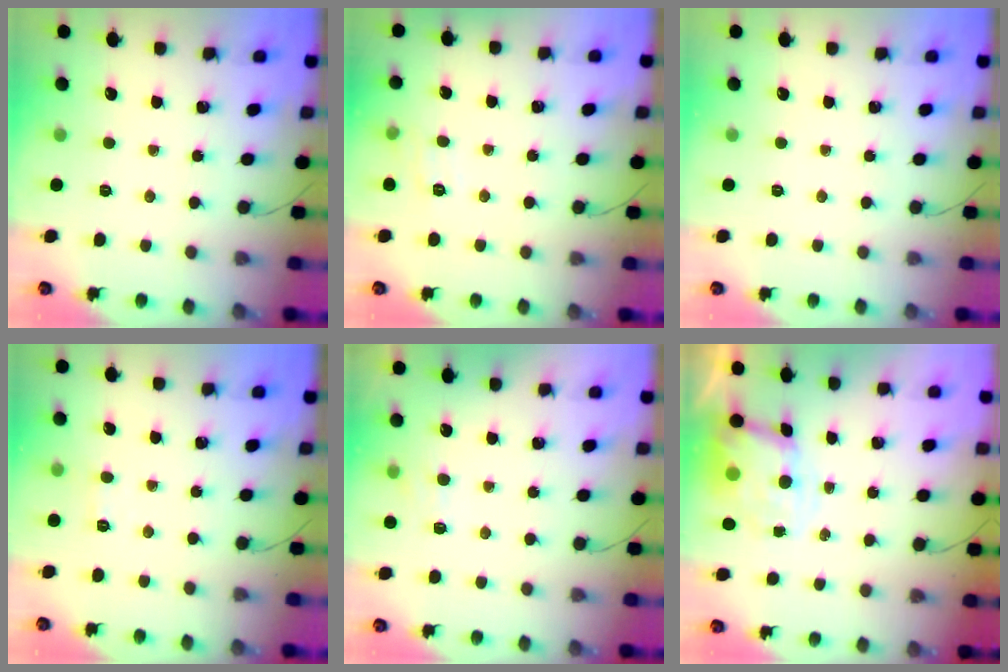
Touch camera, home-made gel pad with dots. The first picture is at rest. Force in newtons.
{"total": 8.5, "press": 8.4, "slide": 1.3}
{"total": 0.0}
{"total": 4.3, "press": 4.2, "slide": 1.2}
{"total": 6.7, "press": 6.5, "slide": 1.6}
{"total": 8.3, "press": 8.1, "slide": 1.7}